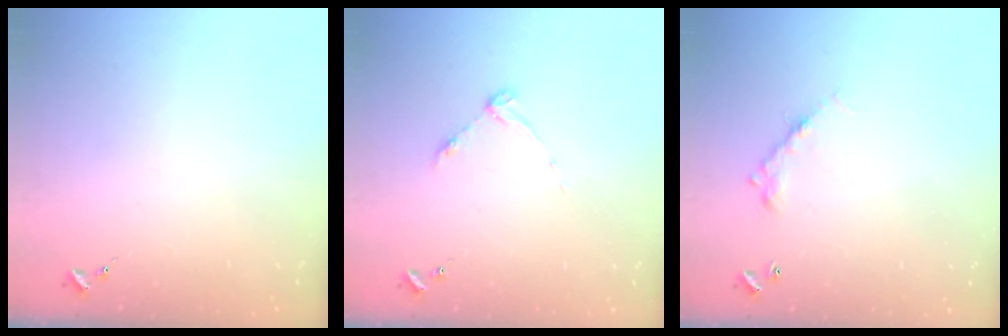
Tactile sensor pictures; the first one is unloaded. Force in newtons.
{"total": 3.3, "press": 3.3, "slide": 0.5}
{"total": 7.7, "press": 7.7, "slide": 0.6}